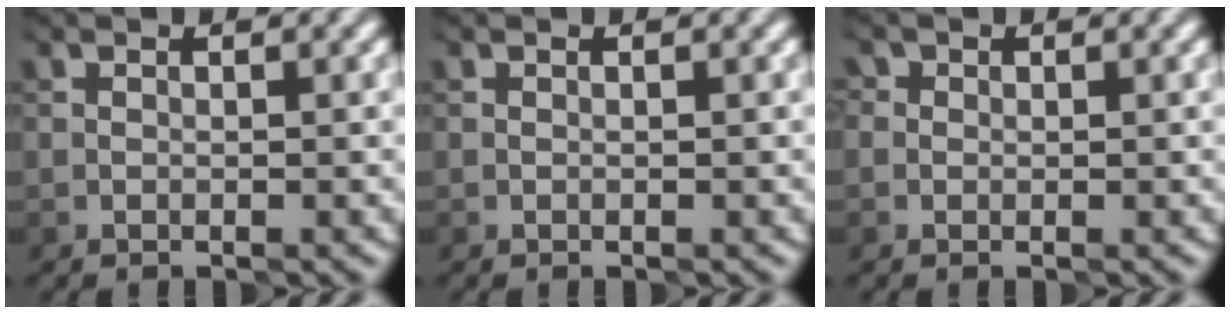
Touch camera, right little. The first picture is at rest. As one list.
[{"total": 0.0}, {"total": 1.3, "force": [0.6, 1.2, 0.3], "torque": [0.011, 0.008, -0.009]}]